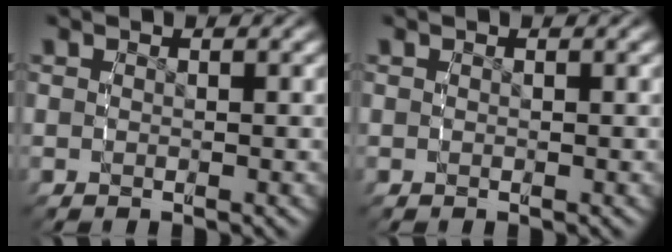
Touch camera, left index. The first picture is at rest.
{"total": 0.0}